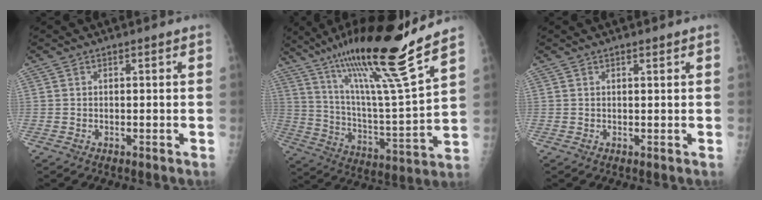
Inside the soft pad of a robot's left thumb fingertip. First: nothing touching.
{"total": 23.7, "force": [16.6, 1.5, 16.9], "torque": [-0.268, -0.067, 0.290]}
{"total": 0.9, "force": [0.6, 0.3, 0.6], "torque": [-0.011, -0.002, 0.010]}